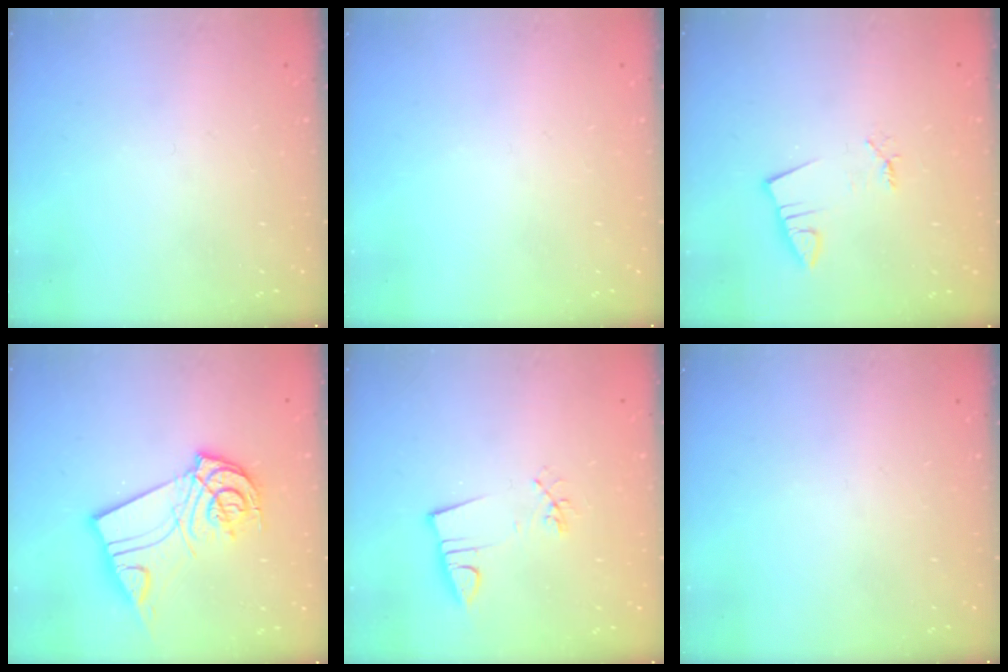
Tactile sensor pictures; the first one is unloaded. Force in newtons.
{"total": 0.0}
{"total": 1.4, "press": 1.4, "slide": 0.1}
{"total": 13.2, "press": 13.1, "slide": 1.5}
{"total": 2.9, "press": 1.3, "slide": 2.6}
{"total": 0.0}